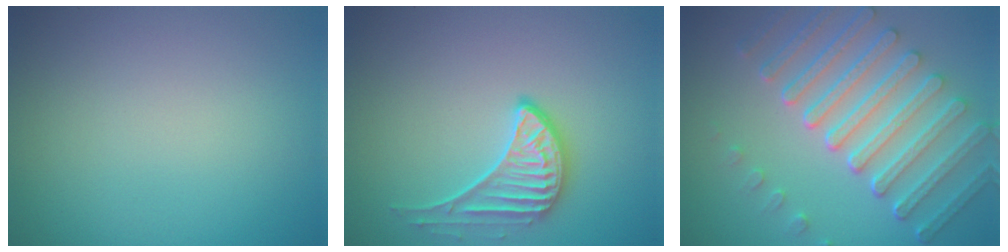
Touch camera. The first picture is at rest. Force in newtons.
{"total": 2.7, "press": 2.2, "slide": 1.6}
{"total": 7.1, "press": 5.3, "slide": 4.7}